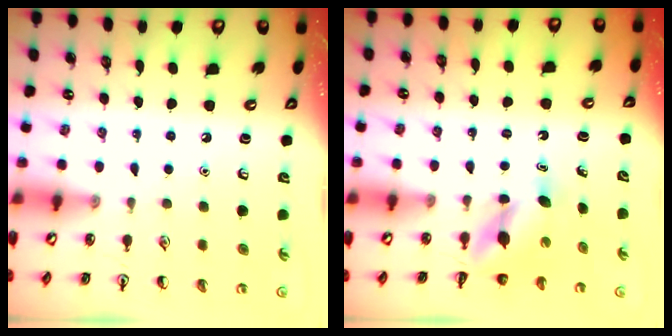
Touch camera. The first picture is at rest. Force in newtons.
{"total": 4.6, "press": 4.6, "slide": 0.4}